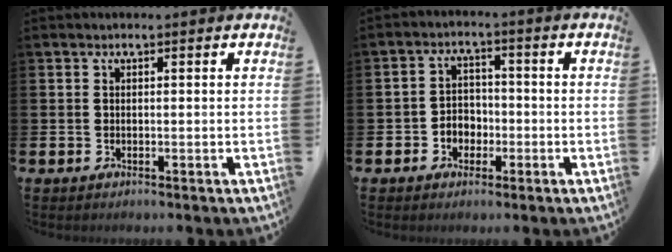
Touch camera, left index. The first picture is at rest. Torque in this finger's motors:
{"motor_torque": [0.23, 0.03, 0.08, 0.01]}